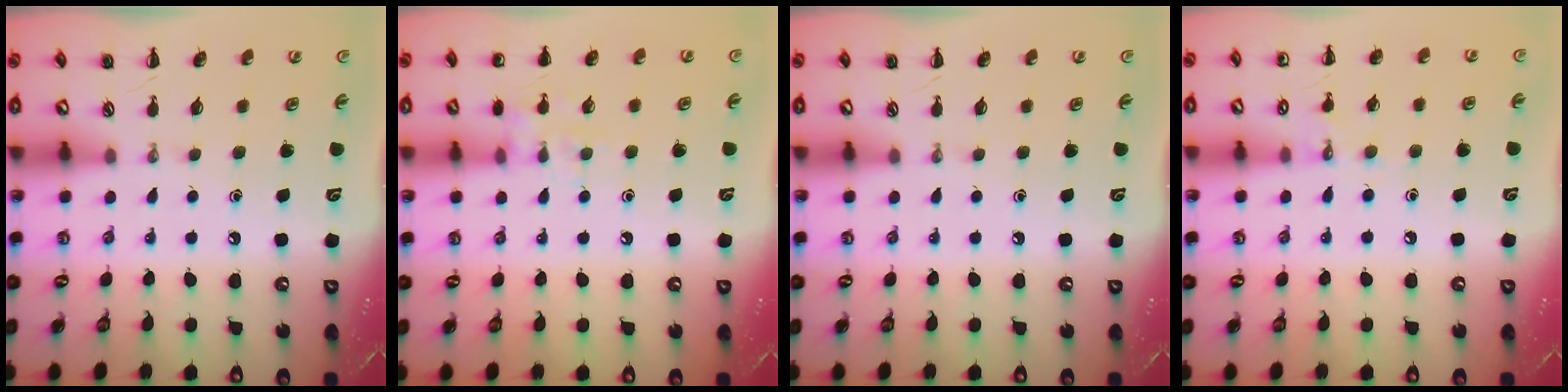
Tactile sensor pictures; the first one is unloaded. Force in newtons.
{"total": 7.8, "press": 7.8, "slide": 0.7}
{"total": 0.0}
{"total": 7.1, "press": 6.8, "slide": 1.9}